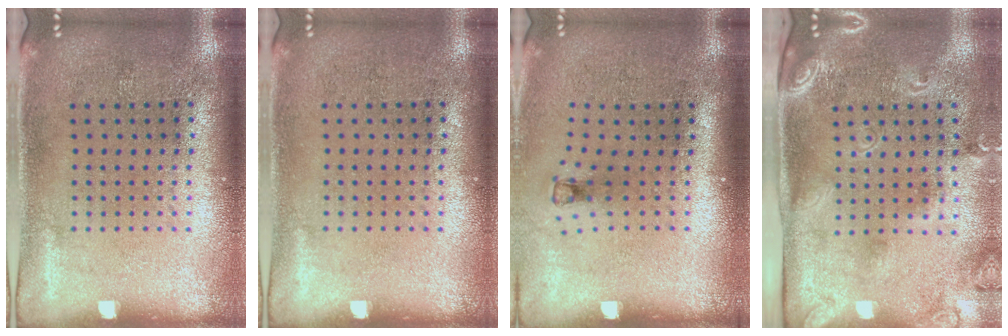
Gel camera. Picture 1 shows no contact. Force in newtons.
{"total": 0.0}
{"total": 0.7, "press": 0.4, "slide": 0.6}
{"total": 2.5, "press": 1.8, "slide": 1.7}